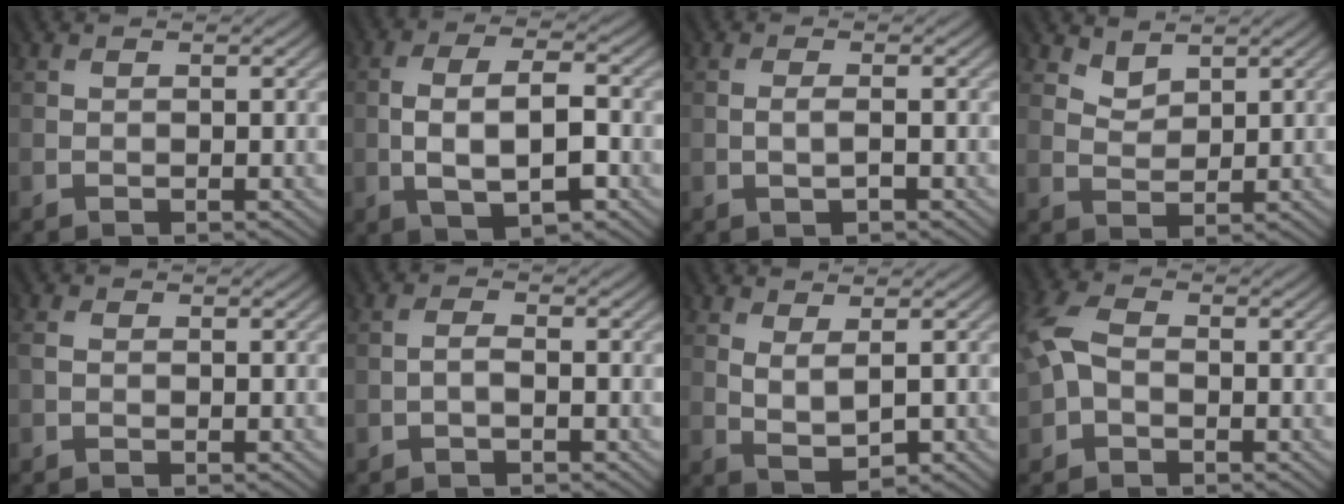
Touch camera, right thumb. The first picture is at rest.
{"total": 6.8, "force": [-1.4, 3.0, 5.9], "torque": [-0.113, 0.002, -0.024]}
{"total": 0.9, "force": [-0.5, 0.0, 0.7], "torque": [-0.017, -0.003, -0.009]}
{"total": 2.3, "force": [2.1, 0.8, 0.1], "torque": [-0.005, -0.005, 0.050]}
{"total": 0.6, "force": [-0.2, 0.4, 0.3], "torque": [-0.009, 0.000, -0.005]}
{"total": 0.8, "force": [-0.7, 0.1, 0.4], "torque": [-0.009, 0.000, -0.016]}
{"total": 2.2, "force": [1.0, 0.7, 1.8], "torque": [-0.043, -0.005, 0.027]}
{"total": 4.9, "force": [-0.1, 3.4, 3.5], "torque": [-0.105, 0.013, -0.014]}